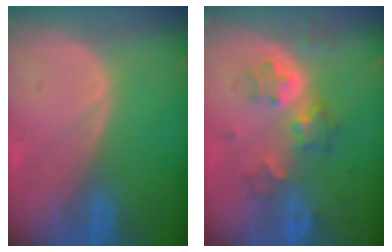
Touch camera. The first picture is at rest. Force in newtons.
{"total": 6.5, "press": 5.7, "slide": 3.2}